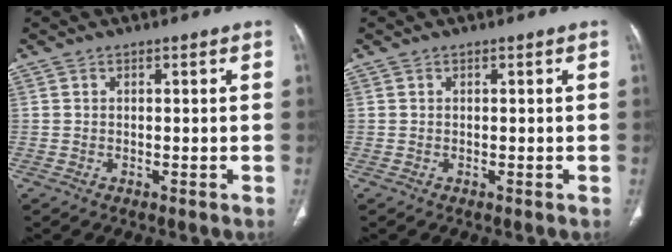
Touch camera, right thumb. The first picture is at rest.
{"total": 0.0}